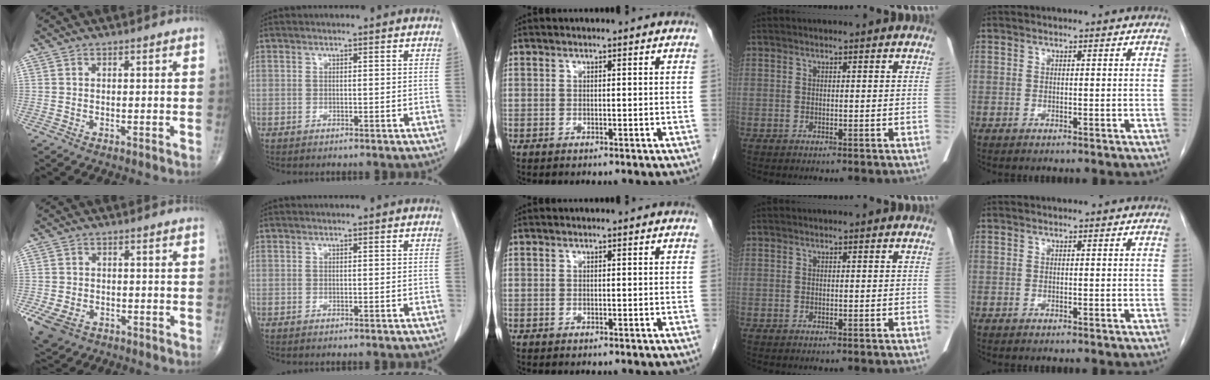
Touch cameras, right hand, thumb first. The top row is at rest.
{"thumb": {"total": 8.2, "force": [-3.8, 5.9, 4.3], "torque": [-0.095, 0.008, -0.058]}}